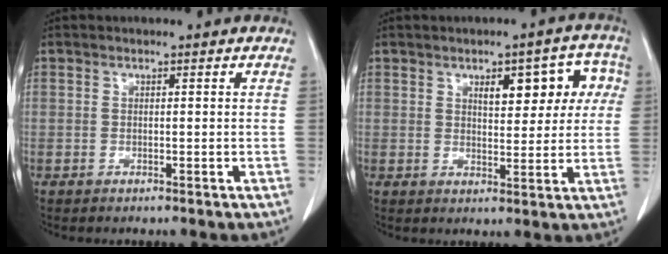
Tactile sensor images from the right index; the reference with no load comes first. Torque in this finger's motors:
{"motor_torque": [0.26, 0.20, 0.14, 0.05]}